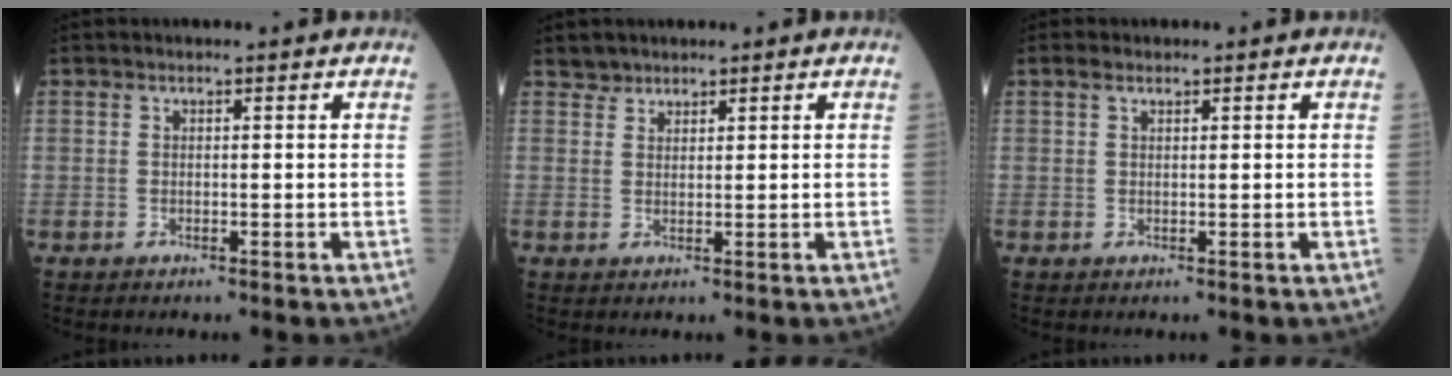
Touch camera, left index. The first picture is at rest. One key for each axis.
{"total": 1.6, "fx": 1.4, "fy": 0.7, "fz": -0.3, "tx": 0.006, "ty": 0.006, "tz": 0.026}
{"total": 1.1, "fx": 0.8, "fy": 0.4, "fz": 0.6, "tx": -0.014, "ty": 0.010, "tz": 0.016}